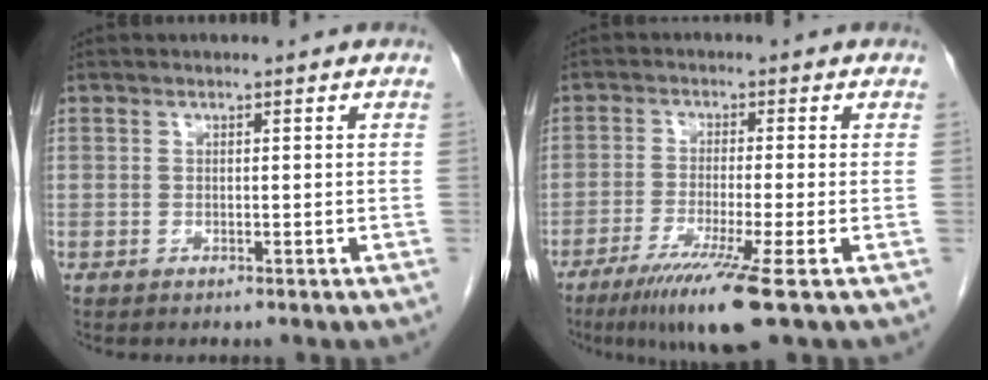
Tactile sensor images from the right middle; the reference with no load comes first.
{"total": 9.3, "force": [-5.6, -1.1, 7.4], "torque": [-0.131, -0.032, -0.100]}